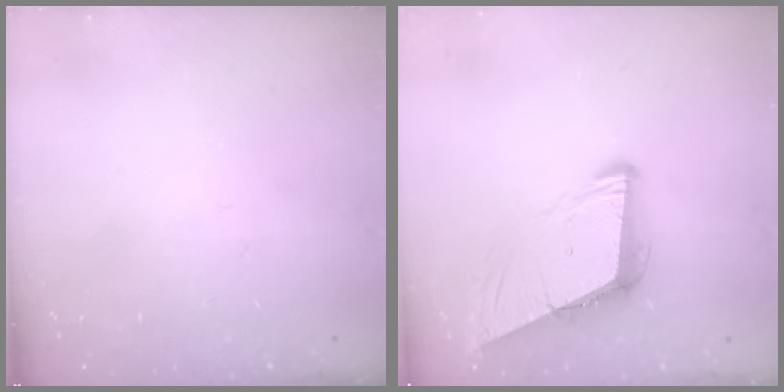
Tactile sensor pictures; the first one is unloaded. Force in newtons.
{"total": 8.9, "press": 8.0, "slide": 3.7}